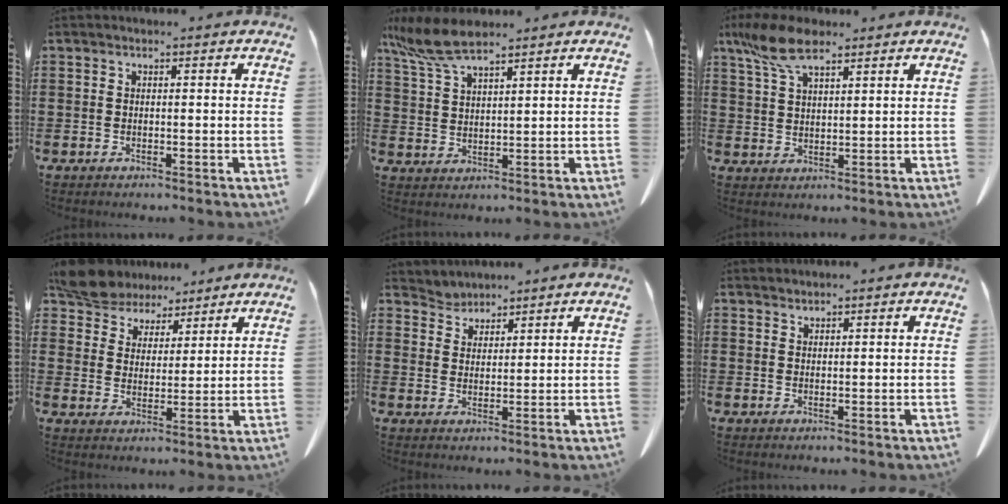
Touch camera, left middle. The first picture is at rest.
{"total": 7.5, "force": [5.6, 1.6, 4.7], "torque": [-0.120, -0.013, 0.102]}
{"total": 7.8, "force": [5.2, 2.7, 5.2], "torque": [-0.121, -0.005, 0.095]}
{"total": 7.9, "force": [7.1, 3.0, 1.5], "torque": [-0.068, -0.026, 0.136]}
{"total": 3.1, "force": [2.9, 0.9, -0.5], "torque": [-0.004, -0.008, 0.056]}
{"total": 1.3, "force": [1.3, 0.0, -0.1], "torque": [-0.002, -0.004, 0.028]}